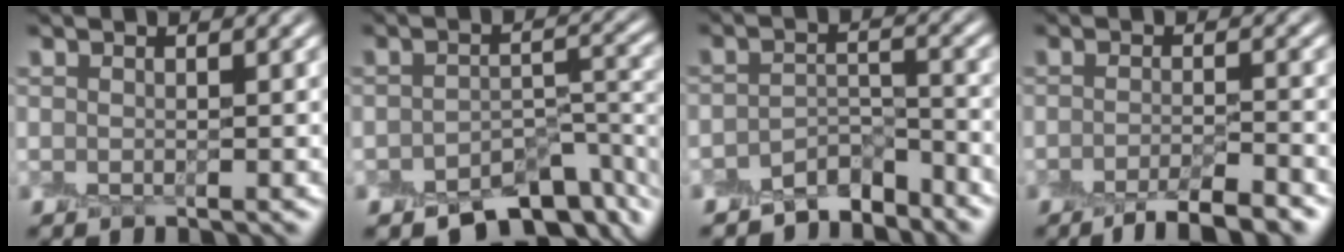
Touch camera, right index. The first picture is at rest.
{"total": 6.9, "force": [-4.6, 3.2, 4.1], "torque": [-0.046, -0.012, -0.069]}
{"total": 3.6, "force": [-3.3, 1.0, 1.2], "torque": [-0.015, 0.007, -0.066]}
{"total": 4.5, "force": [-3.1, 0.9, 3.2], "torque": [-0.043, -0.002, -0.055]}